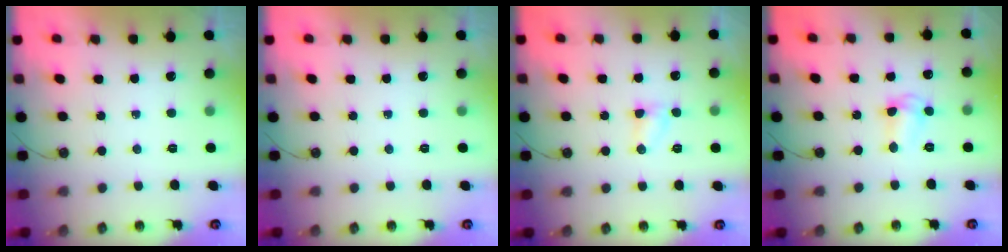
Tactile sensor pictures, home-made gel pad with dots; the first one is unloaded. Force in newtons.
{"total": 0.0}
{"total": 3.0, "press": 3.0, "slide": 0.3}
{"total": 4.8, "press": 4.7, "slide": 0.3}